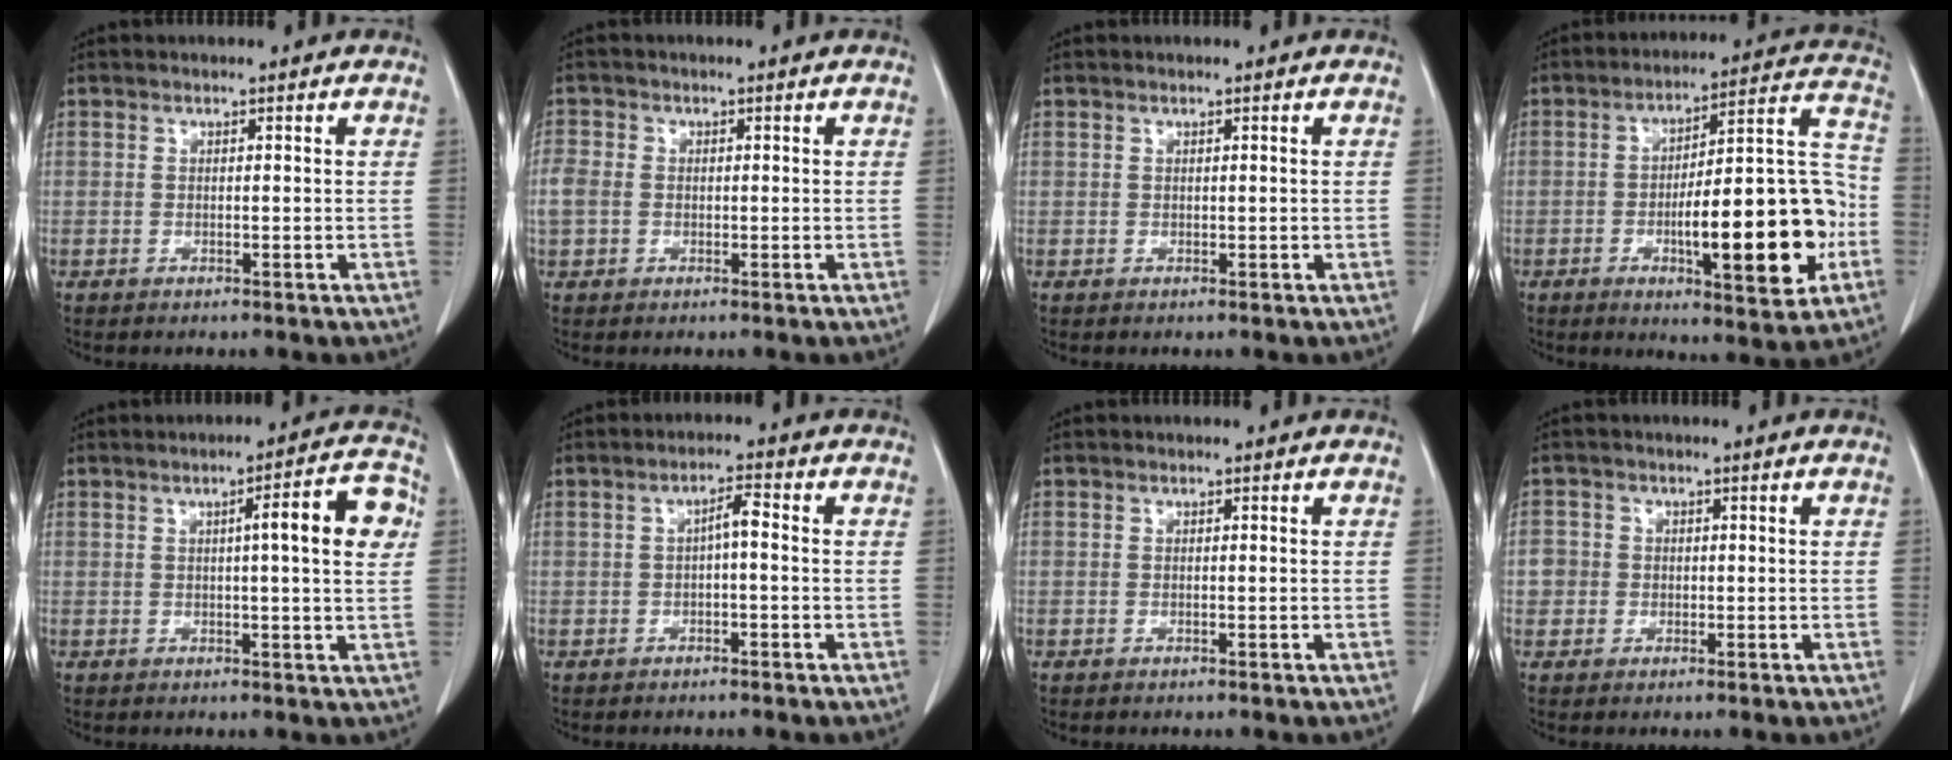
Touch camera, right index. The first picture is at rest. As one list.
[{"total": 3.1, "force": [-0.3, 2.6, 1.7], "torque": [-0.054, 0.013, -0.005]}, {"total": 0.0}, {"total": 19.5, "force": [-5.3, 4.1, 18.3], "torque": [-0.249, 0.023, -0.068]}, {"total": 7.8, "force": [1.7, 0.6, 7.5], "torque": [-0.102, 0.013, 0.020]}, {"total": 2.5, "force": [0.0, 0.7, 2.5], "torque": [-0.044, 0.013, 0.003]}, {"total": 0.0}, {"total": 2.7, "force": [-0.3, 2.6, 0.3], "torque": [0.007, 0.009, -0.007]}]